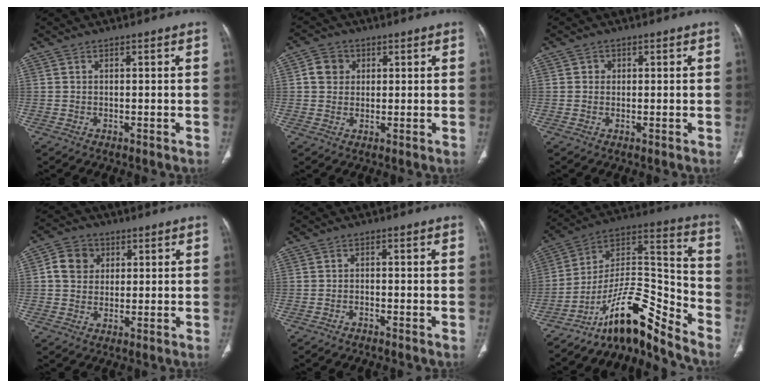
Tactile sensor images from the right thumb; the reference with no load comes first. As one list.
[{"total": 4.4, "force": [1.1, 3.9, 1.7], "torque": [-0.013, 0.003, 0.017]}, {"total": 1.2, "force": [0.2, 1.2, 0.2], "torque": [0.004, 0.002, 0.002]}, {"total": 6.2, "force": [1.5, 5.4, 2.6], "torque": [-0.029, 0.002, 0.023]}, {"total": 0.9, "force": [-0.8, 0.2, 0.2], "torque": [-0.011, 0.010, -0.012]}, {"total": 15.8, "force": [-13.0, 3.3, 8.4], "torque": [-0.119, 0.130, -0.228]}]